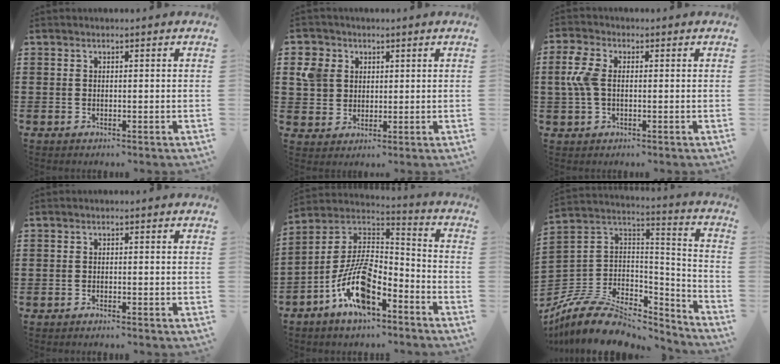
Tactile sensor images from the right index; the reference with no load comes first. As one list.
[{"total": 5.7, "force": [1.9, 5.0, 1.8], "torque": [-0.063, 0.014, 0.034]}, {"total": 5.7, "force": [0.3, 3.3, 4.7], "torque": [-0.130, -0.002, -0.006]}, {"total": 0.5, "force": [-0.5, 0.0, 0.0], "torque": [-0.003, 0.000, -0.011]}, {"total": 12.1, "force": [-7.1, 4.6, 8.6], "torque": [-0.198, 0.001, -0.141]}, {"total": 10.3, "force": [-7.3, 5.4, 4.8], "torque": [-0.102, 0.022, -0.137]}]